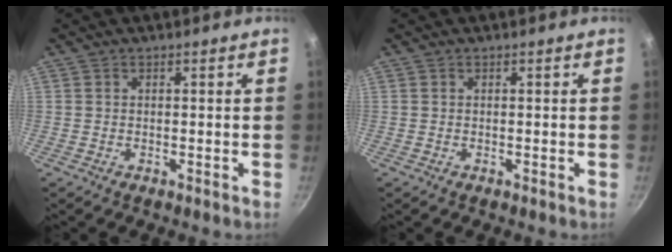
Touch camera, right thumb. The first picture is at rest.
{"total": 0.0}